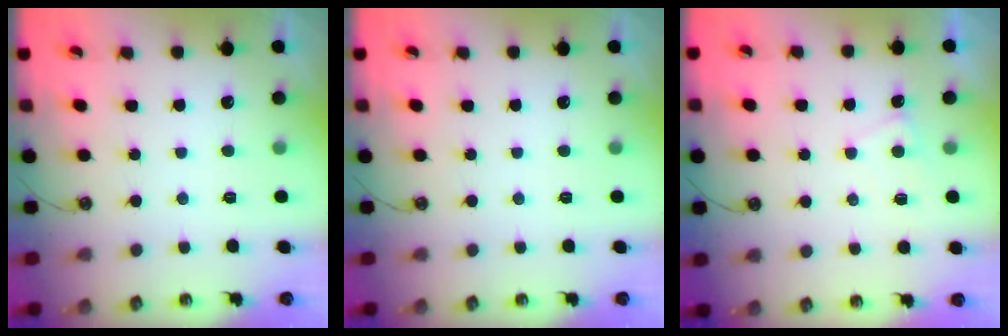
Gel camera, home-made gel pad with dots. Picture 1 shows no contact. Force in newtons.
{"total": 0.0}
{"total": 1.0, "press": 0.9, "slide": 0.4}